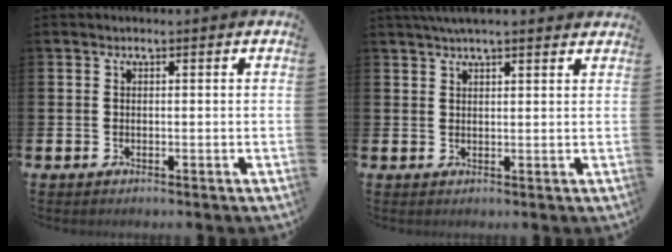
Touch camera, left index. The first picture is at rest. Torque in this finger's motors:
{"motor_torque": [0.86, -1.28, 0.05, 0.05]}